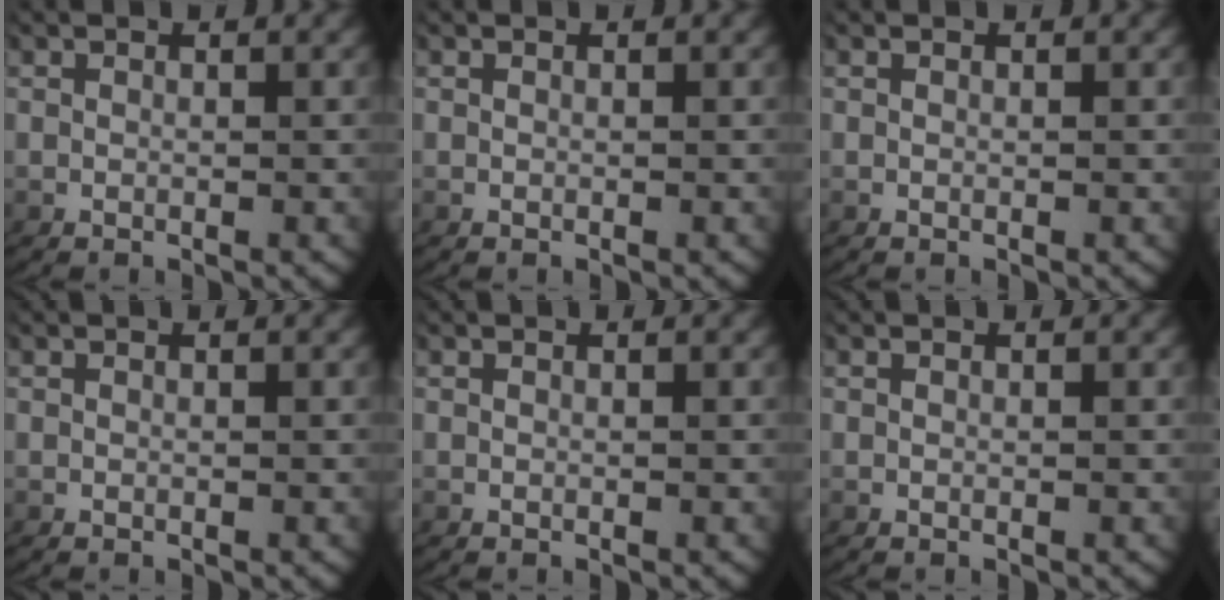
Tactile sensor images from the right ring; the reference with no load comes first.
{"total": 0.0}
{"total": 0.0}
{"total": 0.0}
{"total": 0.0}
{"total": 0.0}